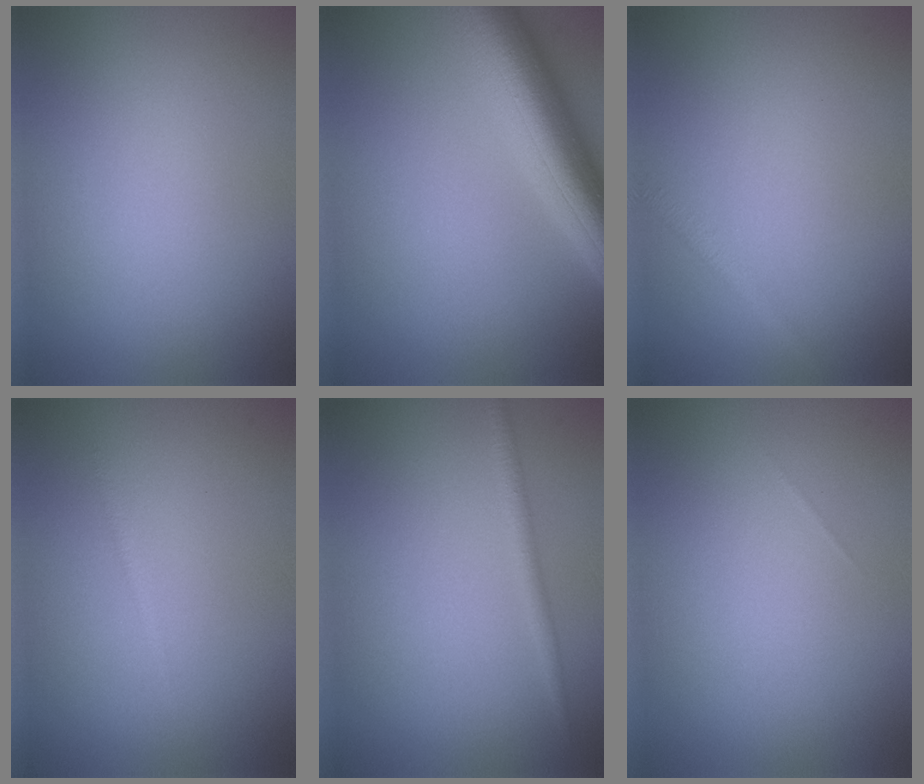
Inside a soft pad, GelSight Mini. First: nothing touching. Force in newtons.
{"total": 8.7, "press": 8.7, "slide": 0.4}
{"total": 1.2, "press": 1.2, "slide": 0.0}
{"total": 0.6, "press": 0.6, "slide": 0.0}
{"total": 1.4, "press": 1.4, "slide": 0.1}
{"total": 0.0}